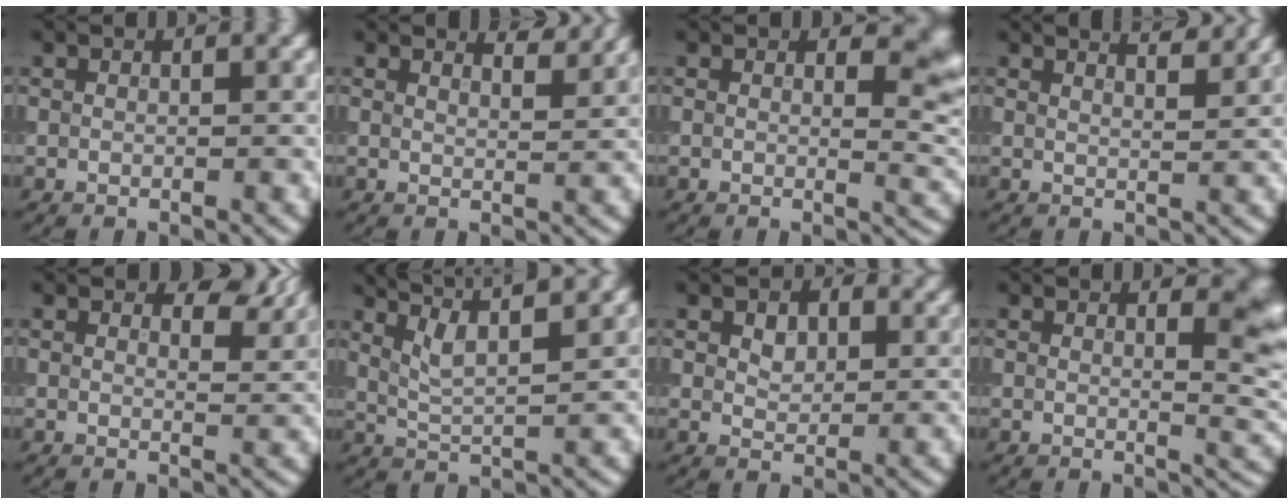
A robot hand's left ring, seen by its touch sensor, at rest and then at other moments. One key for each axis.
{"total": 3.2, "fx": 2.9, "fy": 0.6, "fz": 1.2, "tx": -0.005, "ty": 0.008, "tz": 0.023}
{"total": 3.6, "fx": 1.4, "fy": 1.4, "fz": 3.0, "tx": -0.024, "ty": -0.006, "tz": 0.017}
{"total": 4.5, "fx": 3.6, "fy": 1.4, "fz": 2.2, "tx": 0.001, "ty": 0.030, "tz": 0.011}
{"total": 2.9, "fx": 2.0, "fy": 1.3, "fz": 1.7, "tx": -0.022, "ty": -0.004, "tz": 0.027}
{"total": 7.8, "fx": 5.6, "fy": 2.2, "fz": 5.0, "tx": -0.082, "ty": 0.030, "tz": 0.063}
{"total": 2.6, "fx": 1.1, "fy": 1.8, "fz": 1.5, "tx": -0.027, "ty": -0.001, "tz": 0.014}
{"total": 4.3, "fx": 1.5, "fy": 1.5, "fz": 3.7, "tx": -0.027, "ty": 0.001, "tz": 0.017}